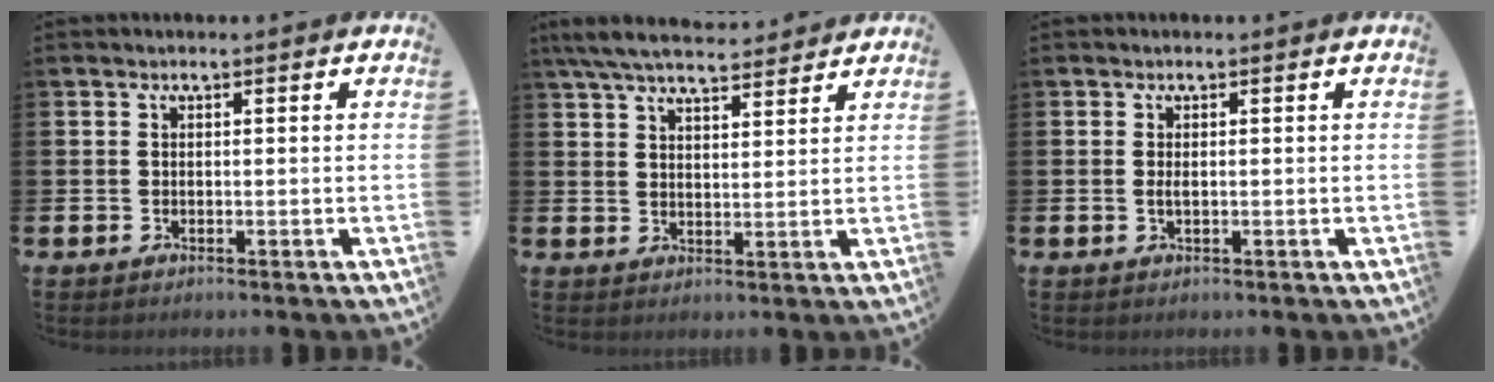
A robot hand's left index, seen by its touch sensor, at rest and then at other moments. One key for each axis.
{"total": 6.6, "fx": 6.1, "fy": 1.2, "fz": 2.0, "tx": -0.050, "ty": -0.029, "tz": 0.110}
{"total": 0.7, "fx": 0.1, "fy": 0.2, "fz": 0.7, "tx": -0.008, "ty": -0.002, "tz": -0.001}